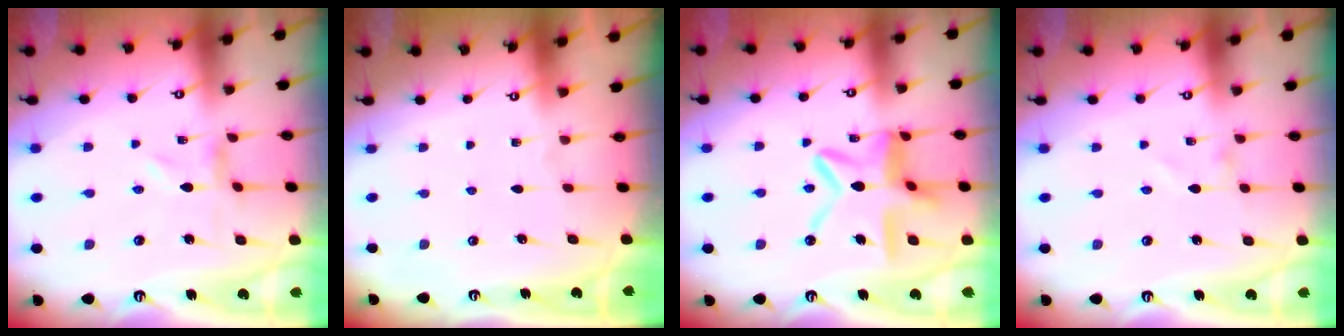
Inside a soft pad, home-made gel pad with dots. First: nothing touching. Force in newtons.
{"total": 0.0}
{"total": 14.8, "press": 14.7, "slide": 1.4}
{"total": 1.3, "press": 1.3, "slide": 0.0}